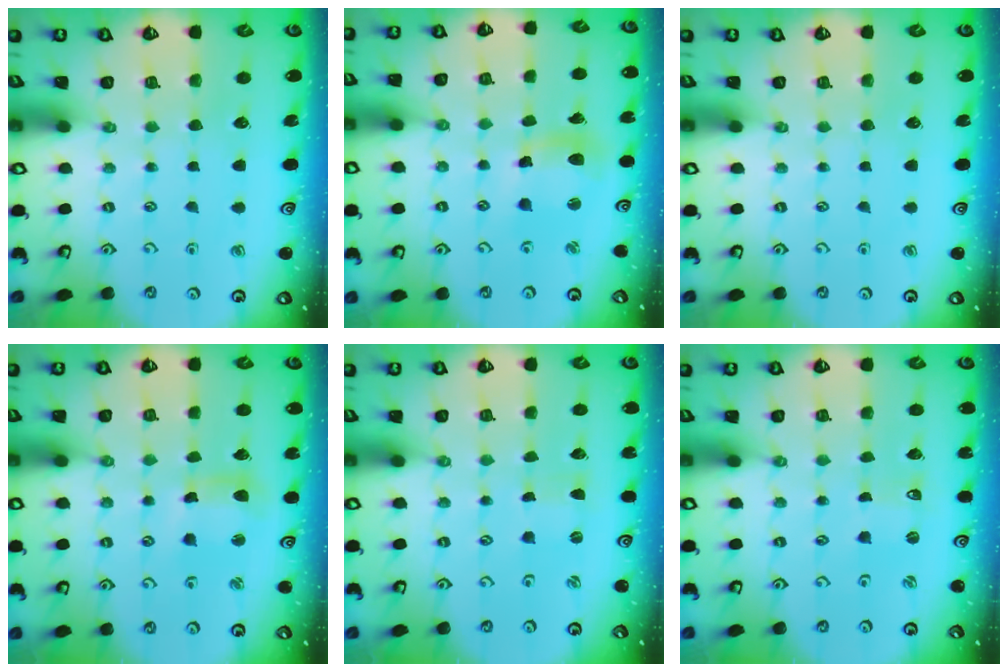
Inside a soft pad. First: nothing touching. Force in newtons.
{"total": 10.4, "press": 10.3, "slide": 1.2}
{"total": 0.0}
{"total": 6.3, "press": 6.3, "slide": 0.8}
{"total": 0.0}
{"total": 0.0}